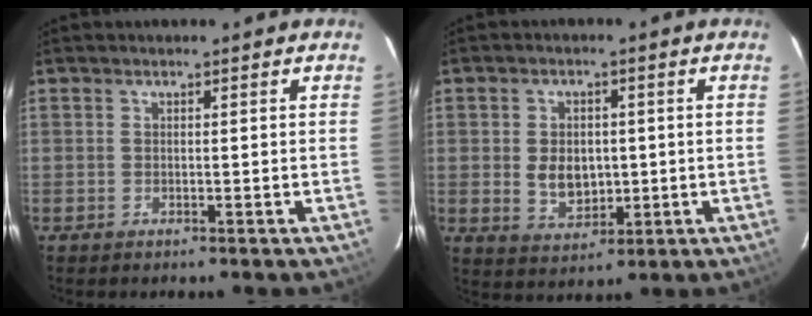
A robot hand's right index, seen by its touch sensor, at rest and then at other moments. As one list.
[{"total": 6.8, "force": [-0.3, 4.9, 4.7], "torque": [-0.089, -0.001, 0.006]}]